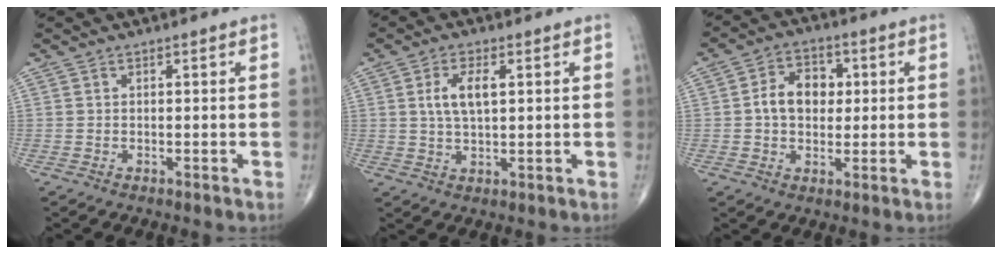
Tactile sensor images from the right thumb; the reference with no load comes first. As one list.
[{"total": 5.8, "force": [1.4, 2.6, 5.0], "torque": [-0.101, -0.001, 0.027]}, {"total": 8.4, "force": [0.7, 6.2, 5.6], "torque": [-0.067, 0.016, 0.007]}]